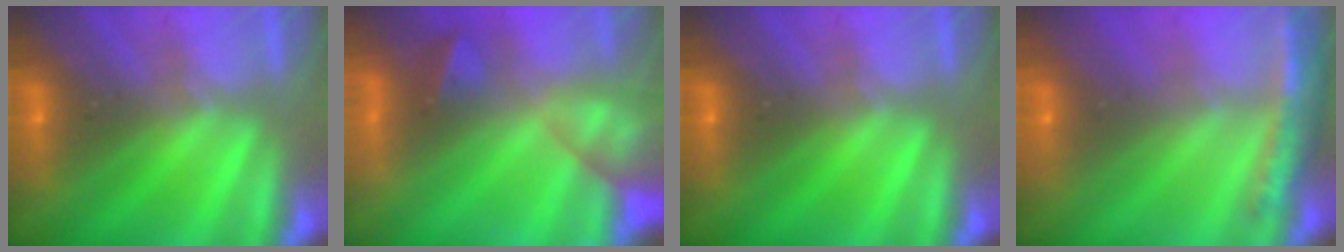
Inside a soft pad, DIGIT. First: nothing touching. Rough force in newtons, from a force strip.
{"total": 7.0}
{"total": 0.0}
{"total": 9.7}